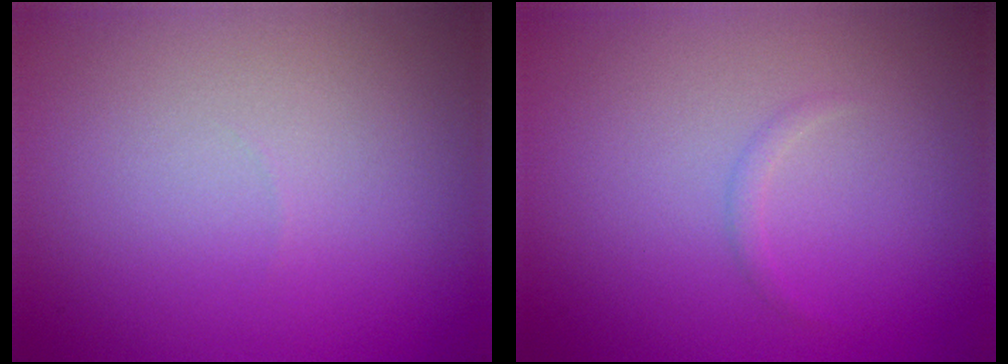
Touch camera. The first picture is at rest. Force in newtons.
{"total": 0.6, "press": 0.6, "slide": 0.0}